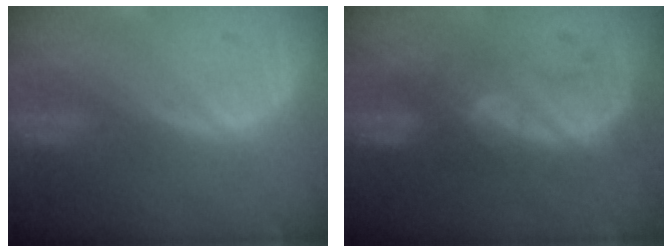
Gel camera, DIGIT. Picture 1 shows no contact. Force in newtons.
{"total": 7.6, "press": 7.1, "slide": 2.8}